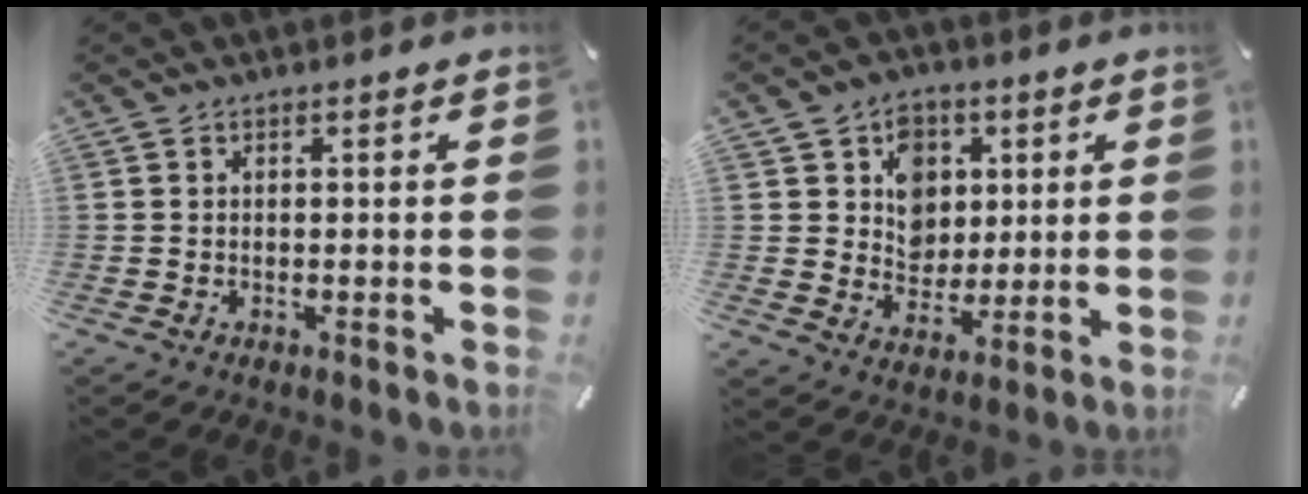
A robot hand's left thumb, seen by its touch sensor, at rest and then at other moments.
{"total": 9.2, "force": [2.9, 8.2, 3.0], "torque": [-0.041, -0.011, 0.053]}